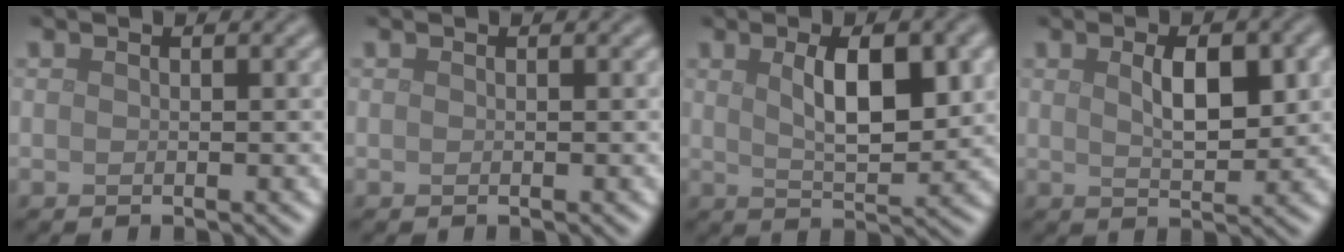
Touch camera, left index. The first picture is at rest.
{"total": 0.0}
{"total": 6.1, "force": [1.6, 2.2, 5.5], "torque": [-0.087, 0.001, 0.031]}
{"total": 4.1, "force": [1.1, 1.6, 3.6], "torque": [-0.066, 0.001, 0.022]}